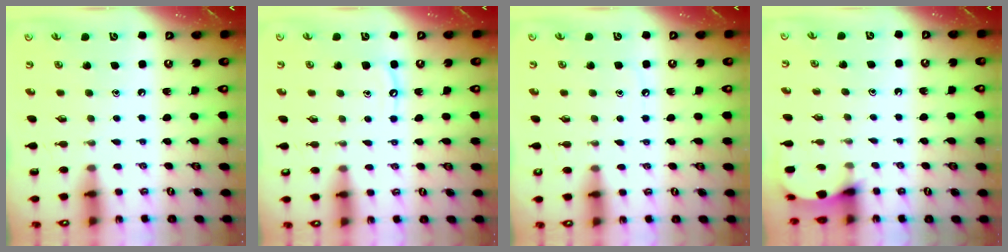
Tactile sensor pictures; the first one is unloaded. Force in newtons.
{"total": 5.0, "press": 5.0, "slide": 0.3}
{"total": 4.9, "press": 4.9, "slide": 0.7}
{"total": 4.1, "press": 4.0, "slide": 0.4}